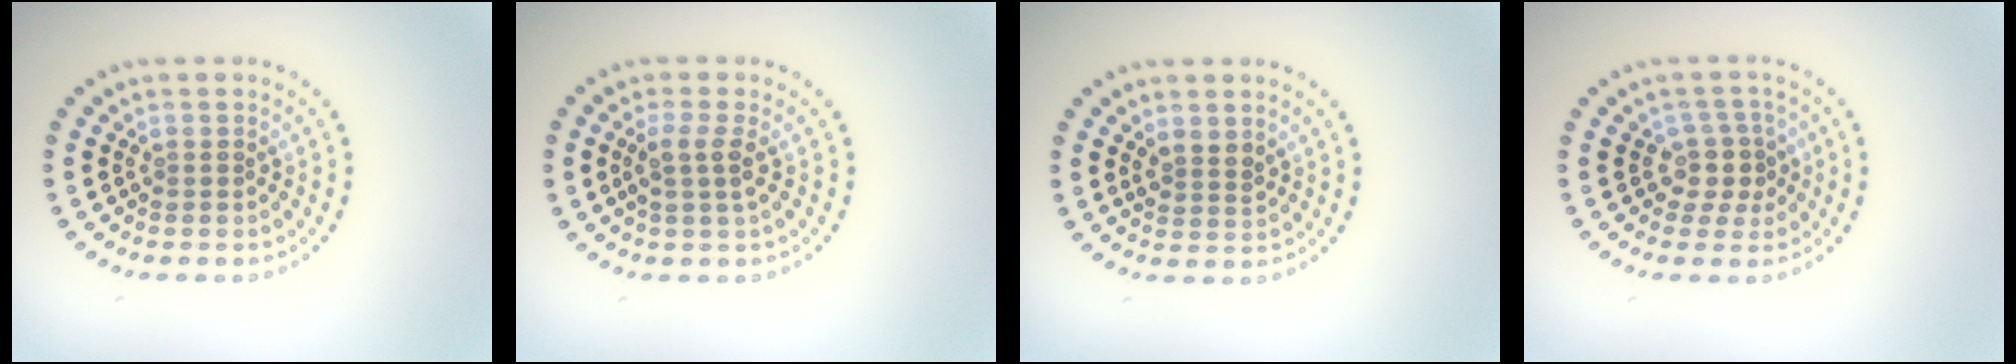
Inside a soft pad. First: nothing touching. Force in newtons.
{"total": 2.0, "press": 1.7, "slide": 1.0}
{"total": 1.6, "press": 1.4, "slide": 0.7}
{"total": 2.5, "press": 1.9, "slide": 1.6}